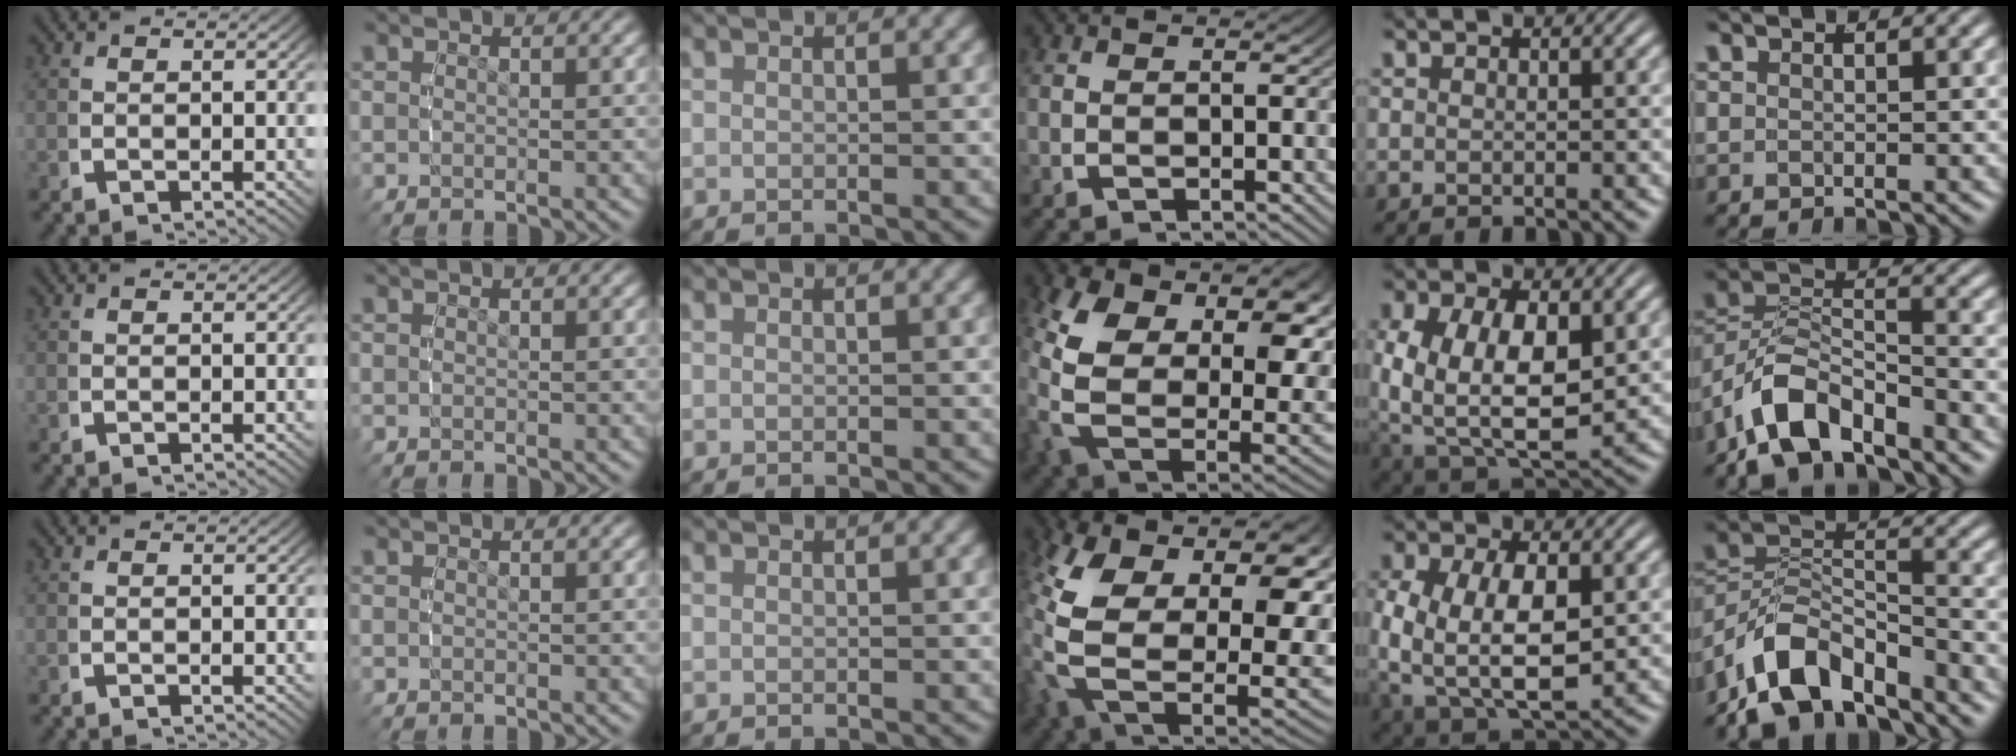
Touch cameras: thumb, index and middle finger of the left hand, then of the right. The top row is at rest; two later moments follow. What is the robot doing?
{"motion": "grasp_and_lifting", "object": "backpack"}